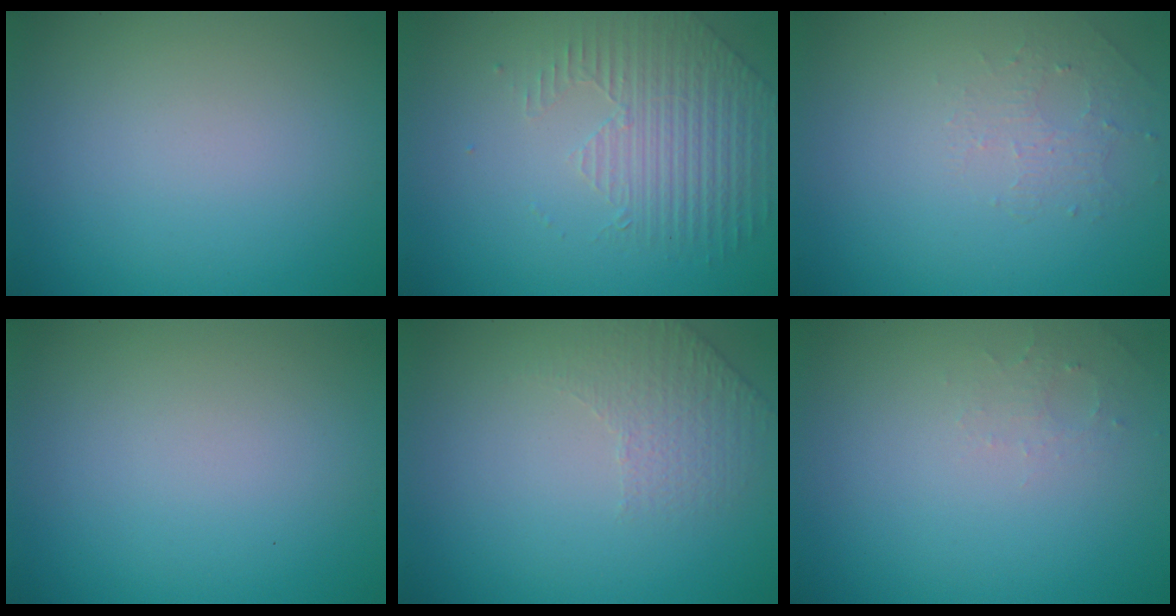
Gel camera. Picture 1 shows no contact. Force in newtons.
{"total": 2.1, "press": 1.8, "slide": 1.0}
{"total": 1.3, "press": 0.7, "slide": 1.2}
{"total": 0.0}
{"total": 1.5, "press": 1.0, "slide": 1.1}
{"total": 1.2, "press": 1.2, "slide": 0.3}